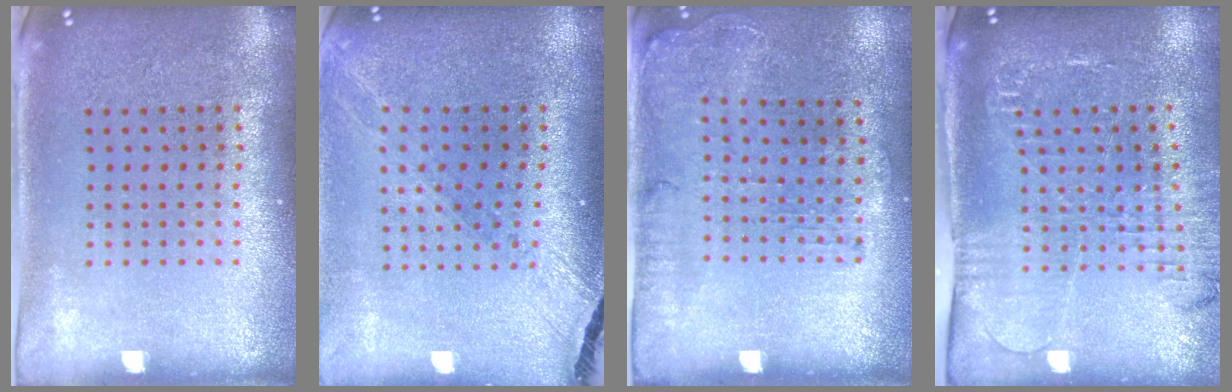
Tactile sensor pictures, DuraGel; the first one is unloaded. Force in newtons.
{"total": 1.4, "press": 1.4, "slide": 0.1}
{"total": 1.2, "press": 1.1, "slide": 0.5}
{"total": 1.9, "press": 1.9, "slide": 0.4}